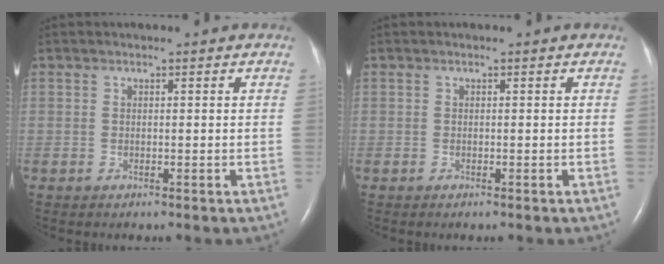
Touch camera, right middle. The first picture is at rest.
{"total": 0.0}